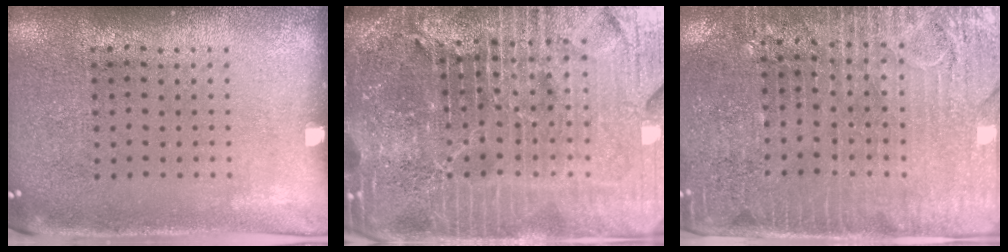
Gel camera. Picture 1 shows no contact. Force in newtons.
{"total": 7.1, "press": 6.2, "slide": 3.6}
{"total": 3.6, "press": 3.2, "slide": 1.7}